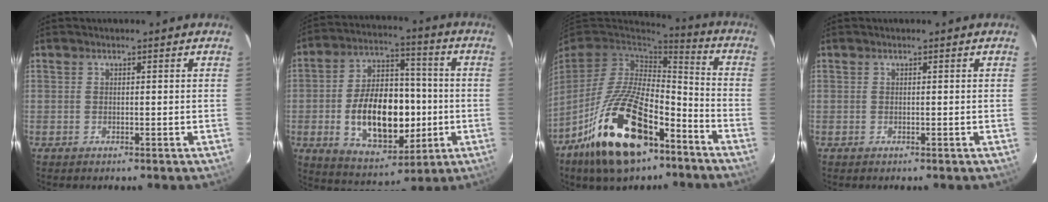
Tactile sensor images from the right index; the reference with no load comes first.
{"total": 18.6, "force": [-3.1, 11.0, 14.7], "torque": [-0.273, 0.020, -0.030]}
{"total": 23.4, "force": [-13.2, 10.8, 16.0], "torque": [-0.319, -0.013, -0.224]}
{"total": 0.0}